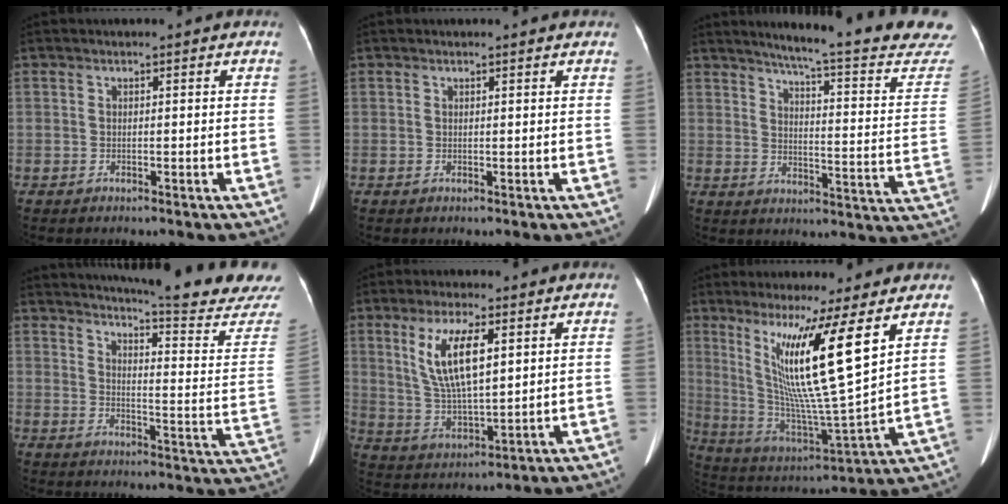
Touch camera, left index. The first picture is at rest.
{"total": 1.1, "force": [1.1, 0.1, 0.3], "torque": [-0.008, 0.000, 0.010]}
{"total": 23.9, "force": [21.7, 0.2, 10.0], "torque": [-0.128, -0.102, 0.254]}
{"total": 20.6, "force": [19.0, -1.2, 7.8], "torque": [-0.123, -0.119, 0.225]}
{"total": 9.8, "force": [3.4, 2.6, 8.8], "torque": [-0.182, -0.004, 0.072]}
{"total": 16.0, "force": [6.9, -0.8, 14.4], "torque": [-0.279, -0.025, 0.127]}